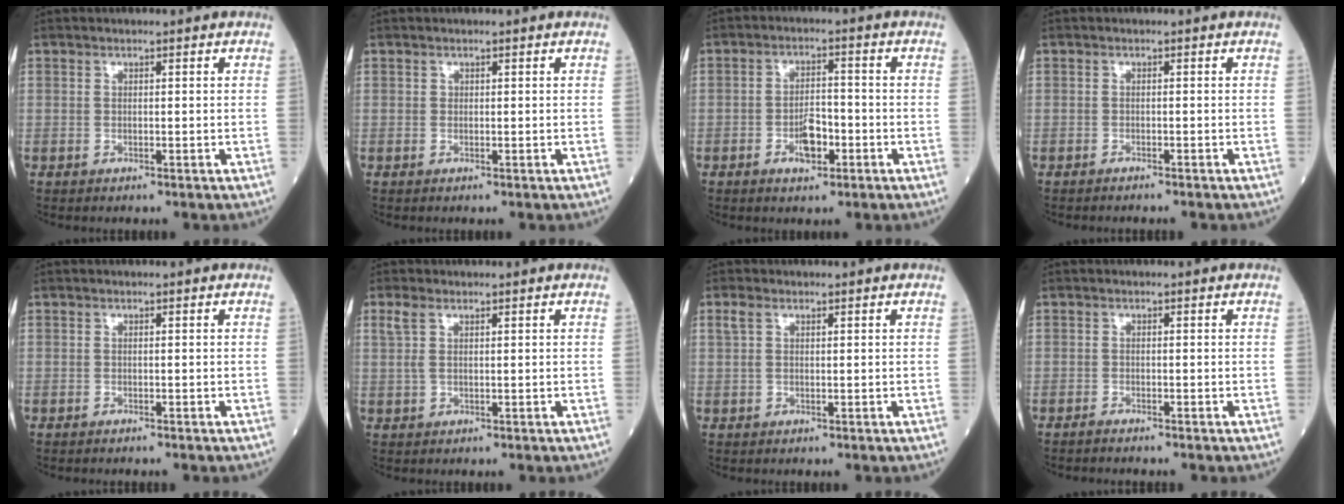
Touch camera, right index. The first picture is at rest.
{"total": 0.0}
{"total": 4.7, "force": [-2.0, 1.9, 3.8], "torque": [-0.069, 0.002, -0.033]}
{"total": 1.9, "force": [-1.8, -0.1, 0.8], "torque": [-0.011, 0.000, -0.022]}
{"total": 1.0, "force": [-0.9, -0.1, 0.5], "torque": [-0.006, 0.000, -0.013]}
{"total": 2.0, "force": [1.0, 0.7, 1.6], "torque": [-0.047, 0.013, 0.027]}
{"total": 1.5, "force": [0.7, 0.7, 1.2], "torque": [-0.034, 0.014, 0.017]}
{"total": 1.6, "force": [-1.5, -0.1, 0.6], "torque": [-0.012, 0.000, -0.021]}